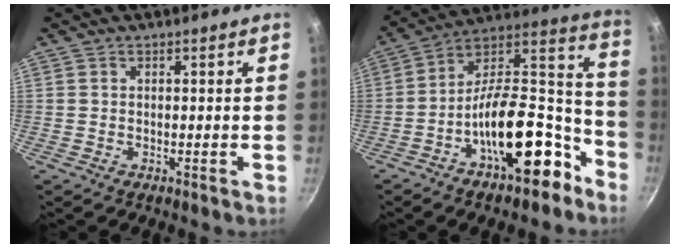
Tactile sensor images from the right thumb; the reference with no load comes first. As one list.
[{"total": 22.4, "force": [-10.8, 10.2, 16.8], "torque": [-0.199, 0.099, -0.175]}]